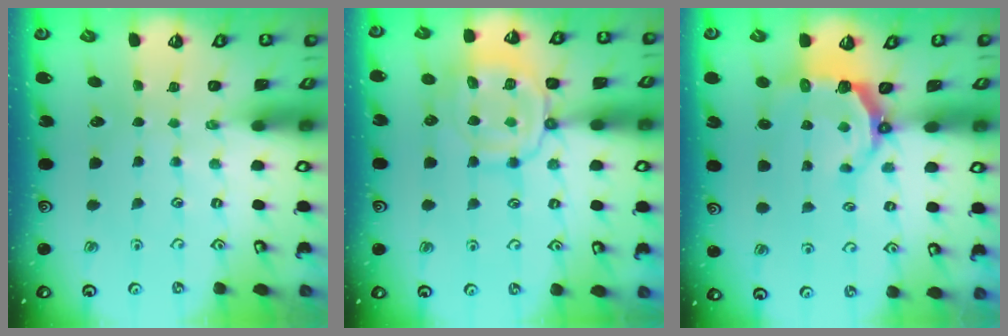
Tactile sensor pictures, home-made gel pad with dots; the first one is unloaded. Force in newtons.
{"total": 13.4, "press": 13.3, "slide": 1.4}
{"total": 5.8, "press": 4.5, "slide": 3.7}